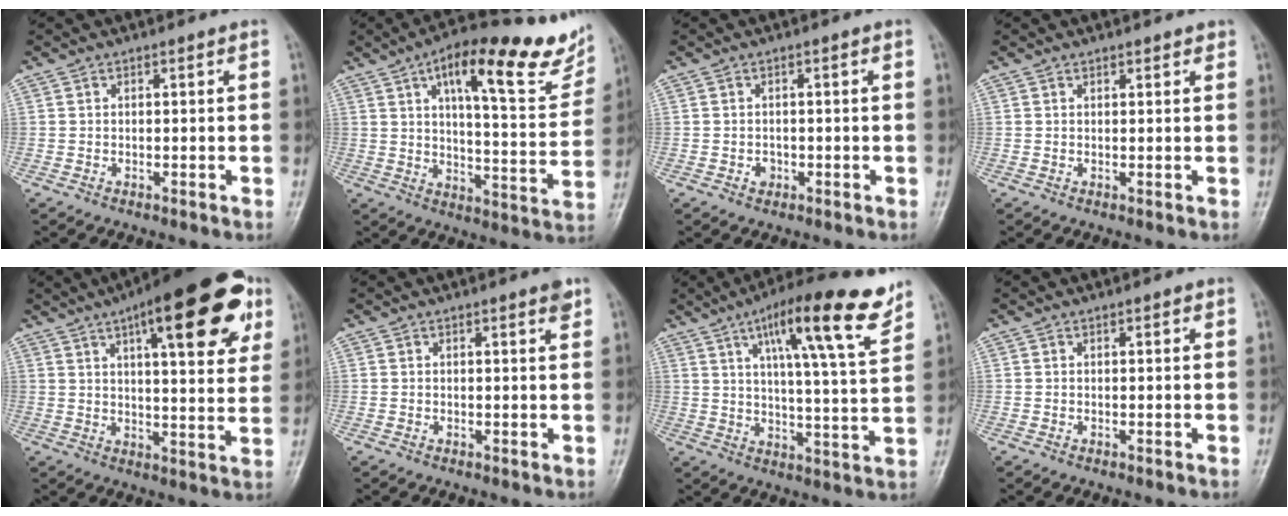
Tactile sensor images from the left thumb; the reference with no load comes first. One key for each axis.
{"total": 22.9, "fx": 12.6, "fy": 6.9, "fz": 17.8, "tx": -0.212, "ty": -0.027, "tz": 0.179}
{"total": 1.4, "fx": -0.5, "fy": 1.2, "fz": 0.6, "tx": -0.002, "ty": 0.004, "tz": -0.008}
{"total": 1.2, "fx": 1.0, "fy": 0.5, "fz": 0.5, "tx": -0.001, "ty": -0.003, "tz": 0.011}
{"total": 21.6, "fx": 10.3, "fy": 6.7, "fz": 17.8, "tx": -0.221, "ty": -0.011, "tz": 0.139}
{"total": 1.6, "fx": 1.1, "fy": 0.2, "fz": 1.2, "tx": -0.015, "ty": -0.005, "tz": 0.012}
{"total": 17.5, "fx": 10.2, "fy": 3.2, "fz": 13.8, "tx": -0.195, "ty": -0.039, "tz": 0.156}
{"total": 0.7, "fx": 0.4, "fy": 0.3, "fz": 0.5, "tx": -0.006, "ty": 0.000, "tz": 0.004}